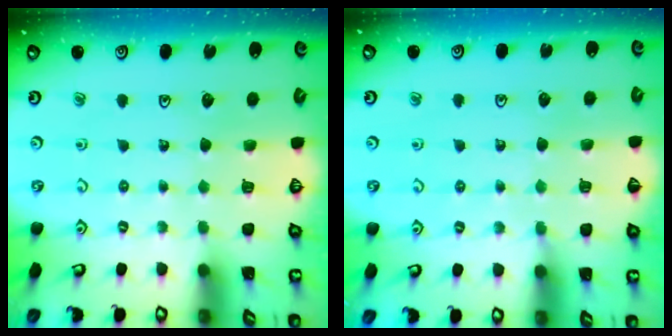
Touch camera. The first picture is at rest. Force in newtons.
{"total": 4.4, "press": 4.4, "slide": 0.5}